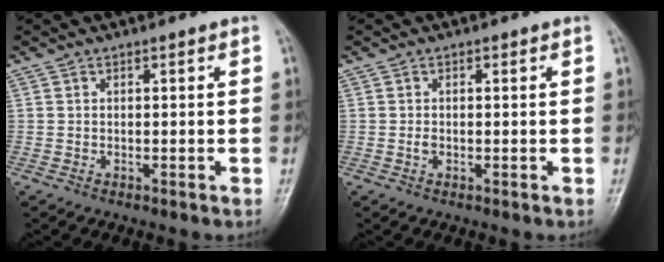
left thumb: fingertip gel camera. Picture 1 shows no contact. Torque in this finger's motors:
{"motor_torque": [0.17, 0.22, 0.04, -0.05, 0.00]}